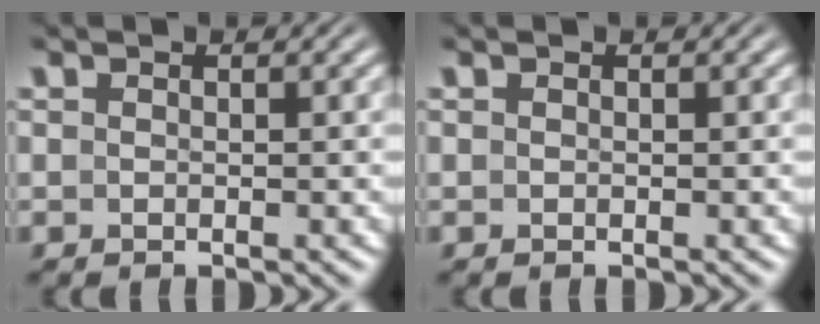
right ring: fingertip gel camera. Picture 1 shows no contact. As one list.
[{"total": 0.0}]